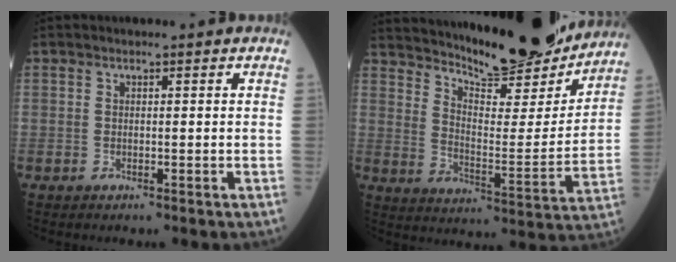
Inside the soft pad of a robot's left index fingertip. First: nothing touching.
{"total": 21.0, "force": [19.3, 3.2, 7.6], "torque": [-0.124, -0.036, 0.274]}